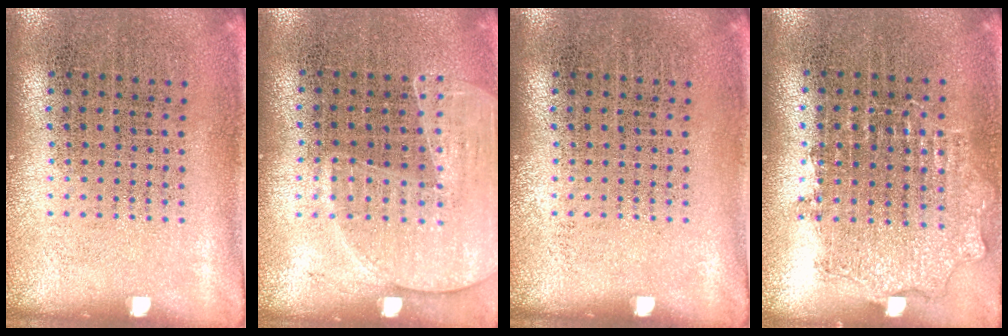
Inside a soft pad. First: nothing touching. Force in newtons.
{"total": 1.6, "press": 1.4, "slide": 0.7}
{"total": 0.0}
{"total": 0.9, "press": 0.8, "slide": 0.3}